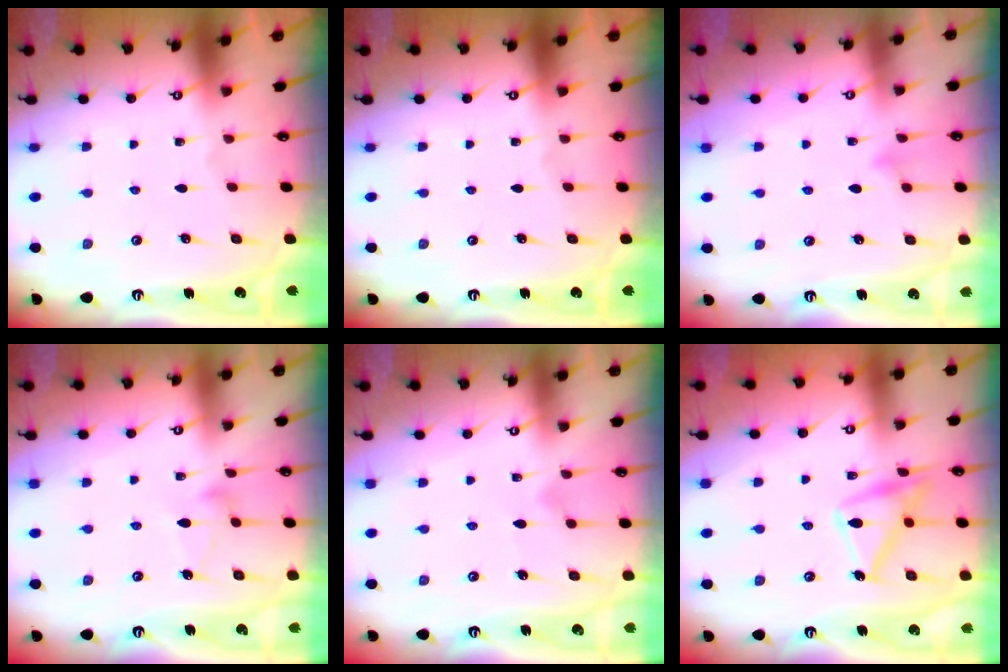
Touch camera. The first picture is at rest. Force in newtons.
{"total": 0.0}
{"total": 5.9, "press": 5.9, "slide": 0.6}
{"total": 7.6, "press": 7.6, "slide": 0.5}
{"total": 7.5, "press": 7.5, "slide": 0.2}
{"total": 16.6, "press": 16.6, "slide": 0.9}